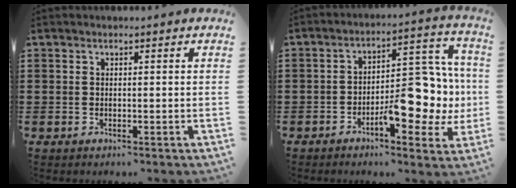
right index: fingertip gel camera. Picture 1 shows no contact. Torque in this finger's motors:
{"motor_torque": [2.14, 0.00, 0.76, 0.17]}